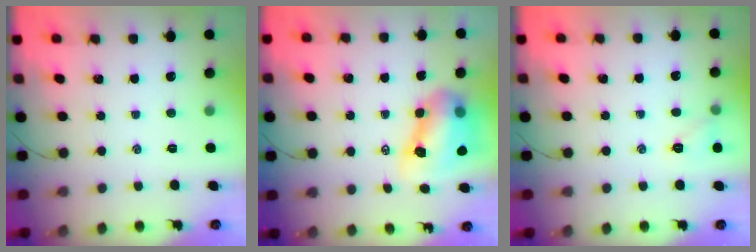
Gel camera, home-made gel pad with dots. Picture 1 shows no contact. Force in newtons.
{"total": 11.2, "press": 10.8, "slide": 3.2}
{"total": 6.1, "press": 5.9, "slide": 1.3}